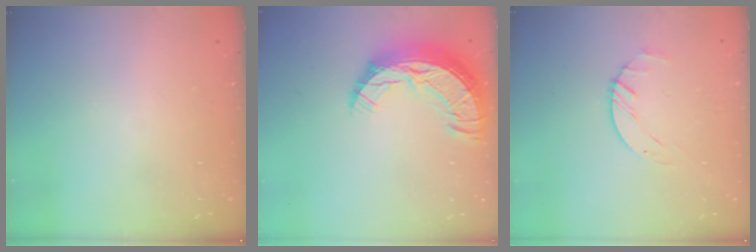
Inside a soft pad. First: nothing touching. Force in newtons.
{"total": 14.4, "press": 14.3, "slide": 1.2}
{"total": 1.6, "press": 1.6, "slide": 0.3}